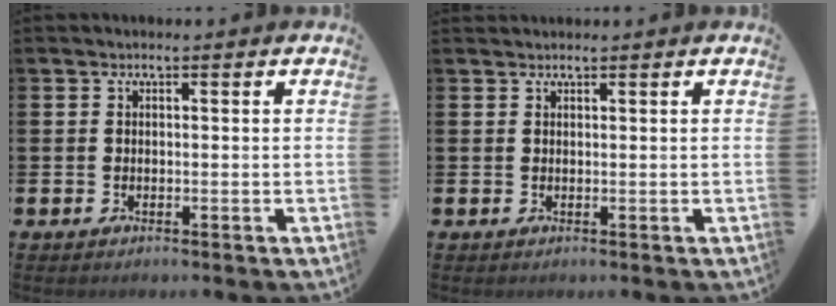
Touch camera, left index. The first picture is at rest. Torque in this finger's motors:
{"motor_torque": [-0.02, -0.08, -0.07, -0.01]}